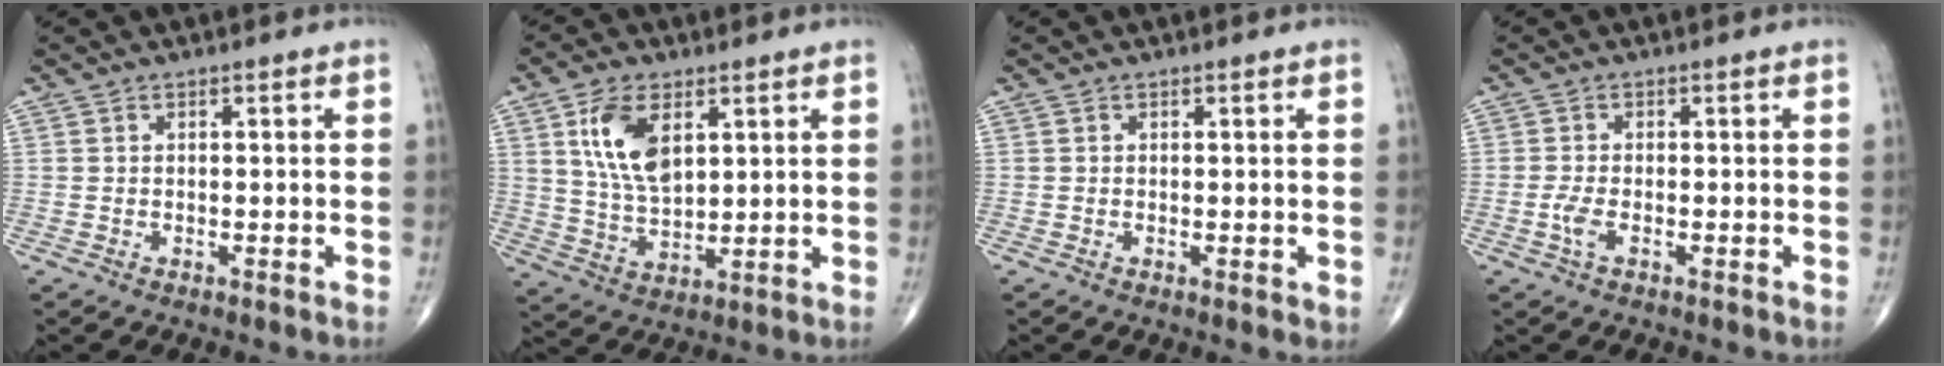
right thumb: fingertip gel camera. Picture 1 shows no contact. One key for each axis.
{"total": 11.0, "fx": 4.1, "fy": 6.0, "fz": 8.3, "tx": -0.148, "ty": -0.017, "tz": 0.083}
{"total": 0.6, "fx": 0.1, "fy": 0.3, "fz": 0.5, "tx": -0.007, "ty": -0.003, "tz": -0.001}
{"total": 2.4, "fx": -0.9, "fy": 0.8, "fz": 2.0, "tx": -0.052, "ty": -0.001, "tz": -0.019}